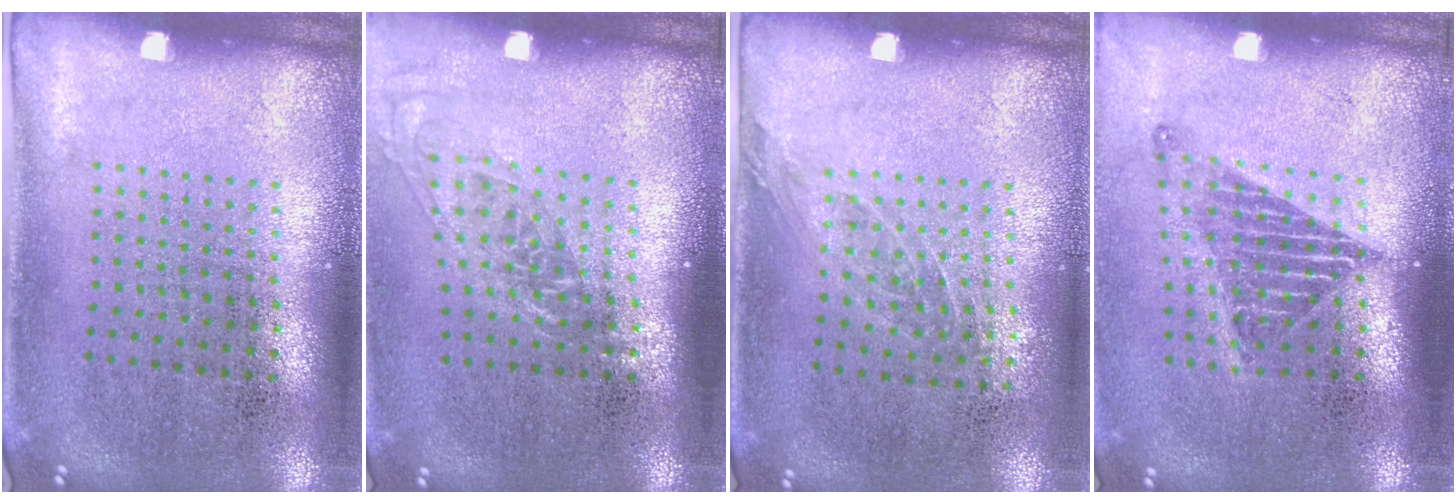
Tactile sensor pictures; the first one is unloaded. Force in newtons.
{"total": 1.3, "press": 1.0, "slide": 0.8}
{"total": 1.0, "press": 0.8, "slide": 0.7}
{"total": 1.5, "press": 1.2, "slide": 0.9}